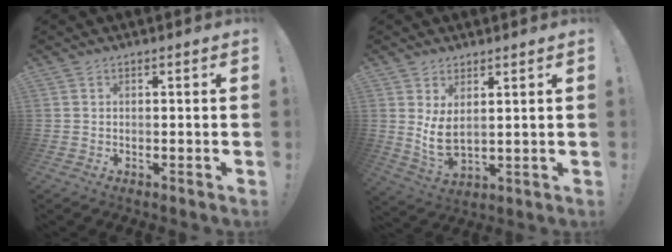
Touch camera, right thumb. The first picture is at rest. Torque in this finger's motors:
{"motor_torque": [-0.13, 0.59, 0.39, 0.45, 0.31]}